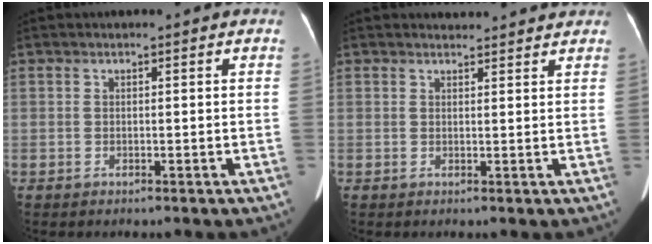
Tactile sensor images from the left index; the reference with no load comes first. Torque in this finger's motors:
{"motor_torque": [0.02, -0.24, -0.01, 0.00]}